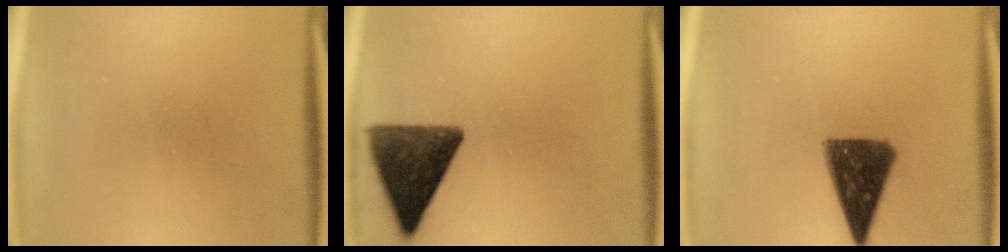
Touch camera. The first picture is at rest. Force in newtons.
{"total": 12.2}
{"total": 11.5}